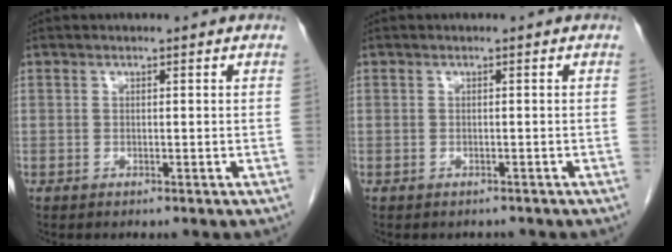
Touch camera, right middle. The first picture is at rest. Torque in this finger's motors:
{"motor_torque": [0.03, 0.00, 0.00, -0.01]}